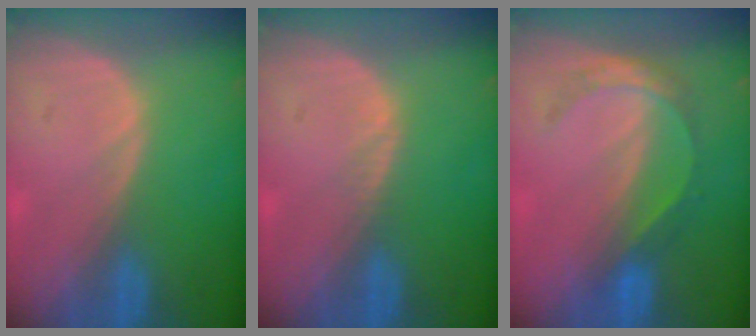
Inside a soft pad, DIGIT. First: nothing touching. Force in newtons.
{"total": 0.5, "press": 0.5, "slide": 0.1}
{"total": 5.2, "press": 4.6, "slide": 2.5}